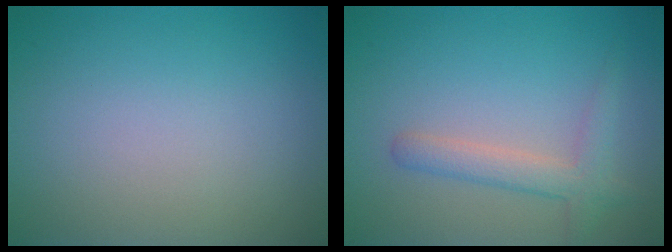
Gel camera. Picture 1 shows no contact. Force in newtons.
{"total": 2.6, "press": 2.6, "slide": 0.2}